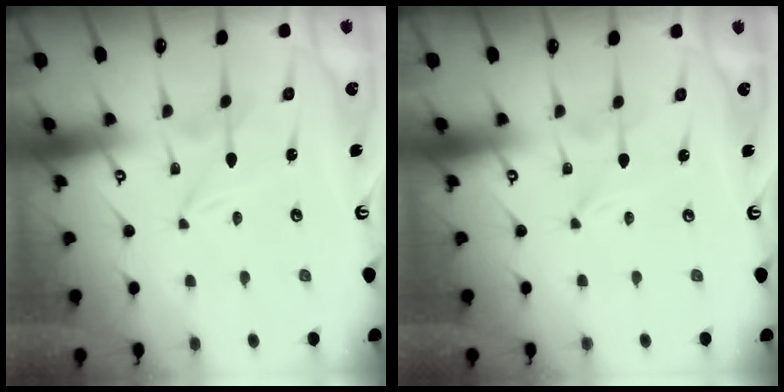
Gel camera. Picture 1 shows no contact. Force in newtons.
{"total": 0.0}